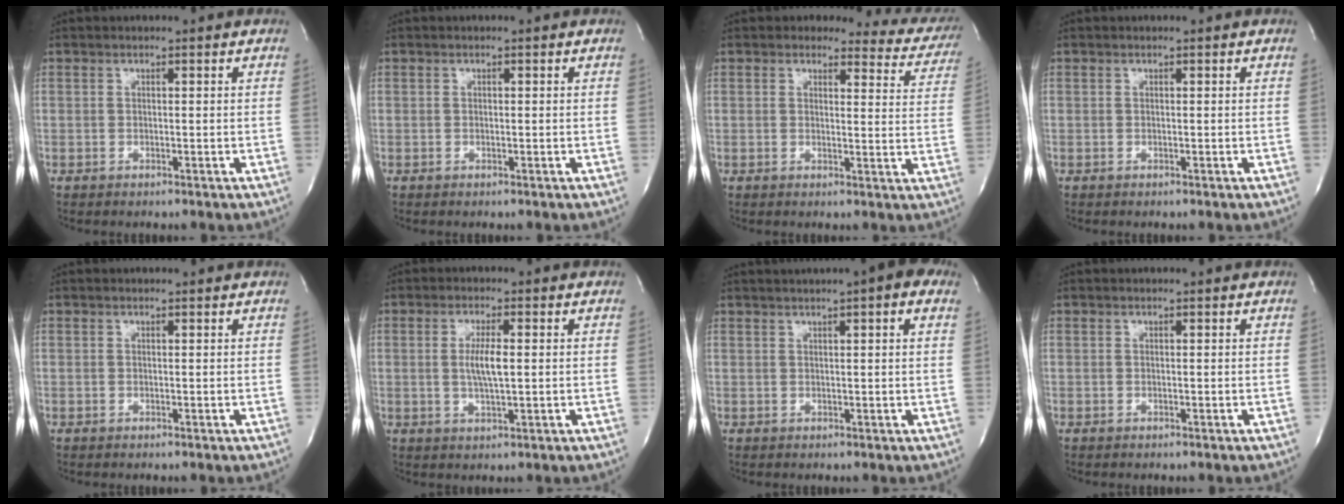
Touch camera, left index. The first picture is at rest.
{"total": 0.0}
{"total": 10.9, "force": [10.0, 4.2, 1.2], "torque": [0.031, -0.048, 0.067]}
{"total": 0.0}
{"total": 0.0}
{"total": 4.5, "force": [0.2, 0.7, 4.5], "torque": [-0.086, -0.005, 0.001]}
{"total": 6.7, "force": [4.0, 0.7, 5.3], "torque": [-0.072, 0.024, 0.047]}
{"total": 0.0}